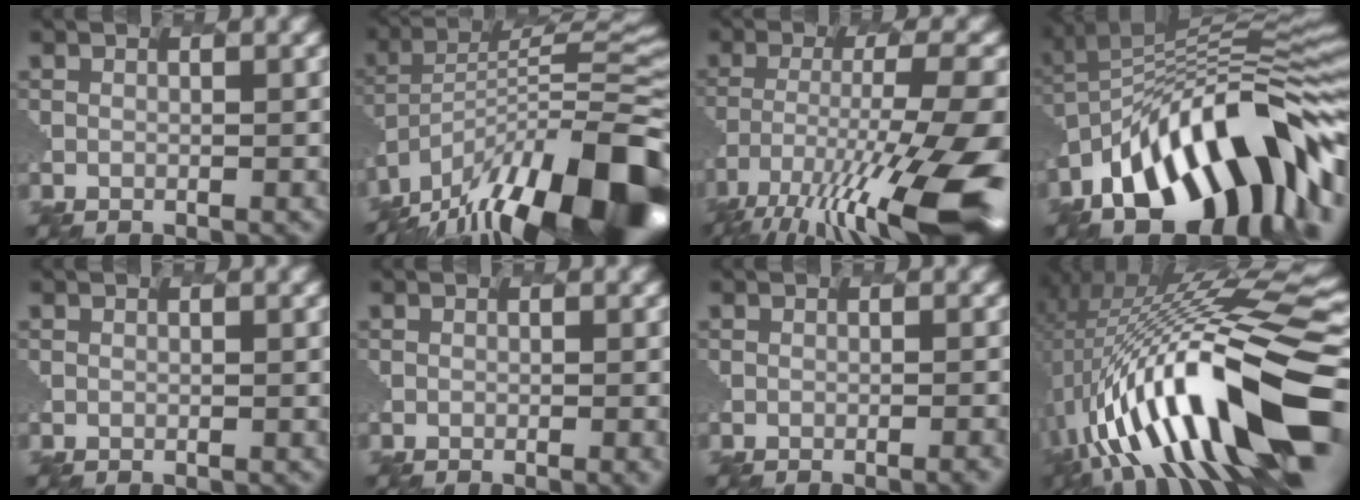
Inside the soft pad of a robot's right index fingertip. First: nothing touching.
{"total": 15.8, "force": [-9.4, 4.9, 11.8], "torque": [-0.191, 0.018, -0.158]}
{"total": 15.0, "force": [-8.7, 3.3, 11.7], "torque": [-0.237, -0.015, -0.132]}
{"total": 14.1, "force": [-5.4, 6.8, 11.1], "torque": [-0.177, 0.020, -0.097]}
{"total": 0.0}
{"total": 2.0, "force": [-1.0, 0.5, 1.7], "torque": [-0.020, 0.009, -0.008]}
{"total": 2.9, "force": [-2.0, 0.8, 2.0], "torque": [-0.015, 0.008, -0.017]}
{"total": 15.4, "force": [-2.7, 3.5, 14.8], "torque": [-0.246, 0.038, -0.044]}